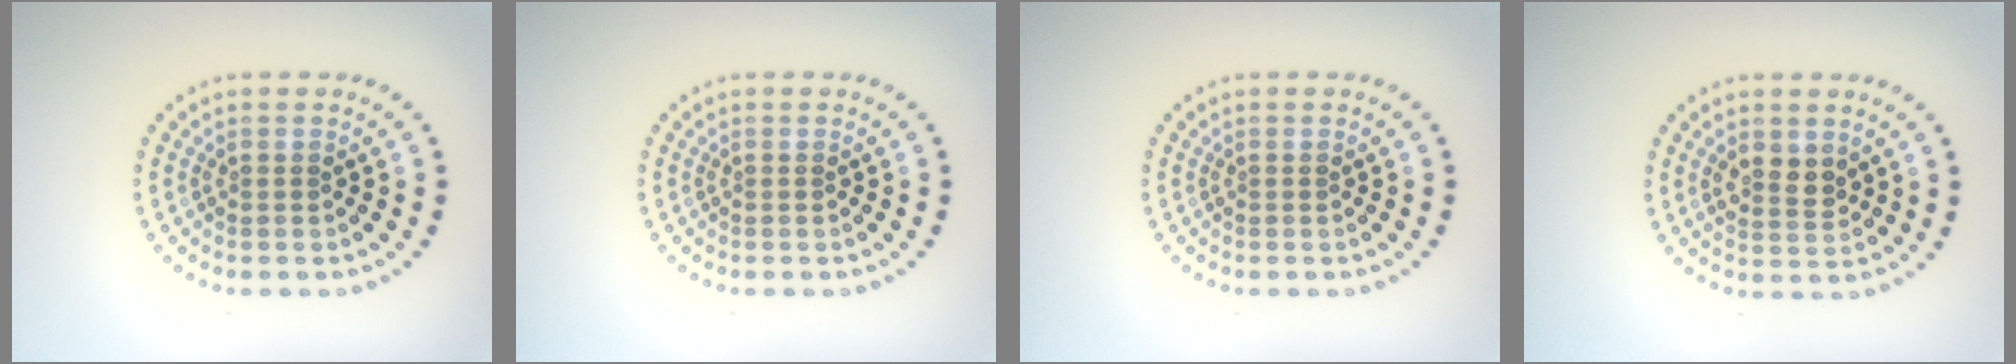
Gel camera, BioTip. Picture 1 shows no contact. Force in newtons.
{"total": 0.0}
{"total": 0.0}
{"total": 2.1, "press": 2.0, "slide": 0.4}